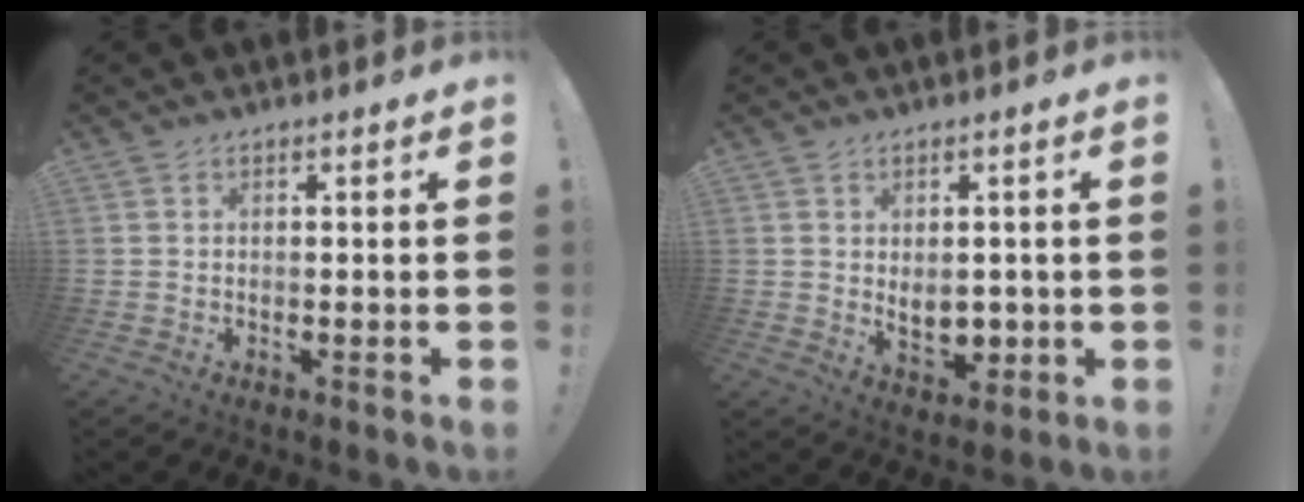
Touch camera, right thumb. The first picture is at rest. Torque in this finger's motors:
{"motor_torque": [-0.25, 0.25, 0.31, 0.40, -0.01]}